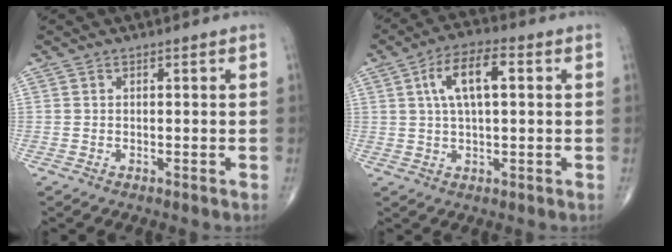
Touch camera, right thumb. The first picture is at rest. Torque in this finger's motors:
{"motor_torque": [-0.86, 1.66, 1.27, 0.28, 0.34]}